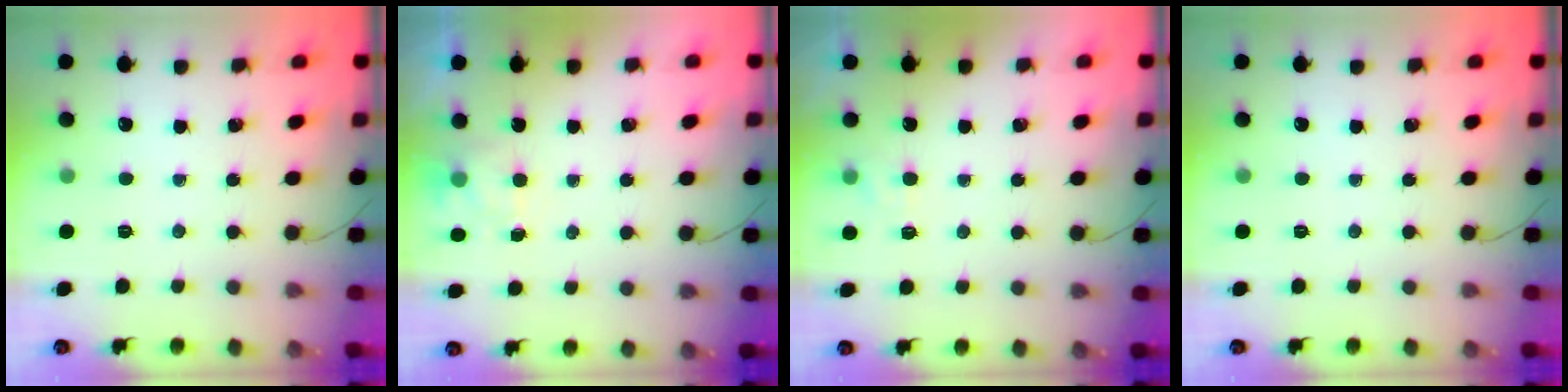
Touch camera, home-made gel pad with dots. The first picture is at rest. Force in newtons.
{"total": 3.0, "press": 2.7, "slide": 1.4}
{"total": 2.1, "press": 1.6, "slide": 1.3}
{"total": 0.0}